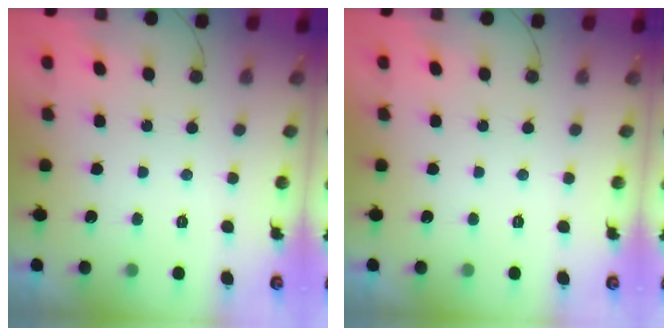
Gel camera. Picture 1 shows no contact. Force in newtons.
{"total": 0.0}